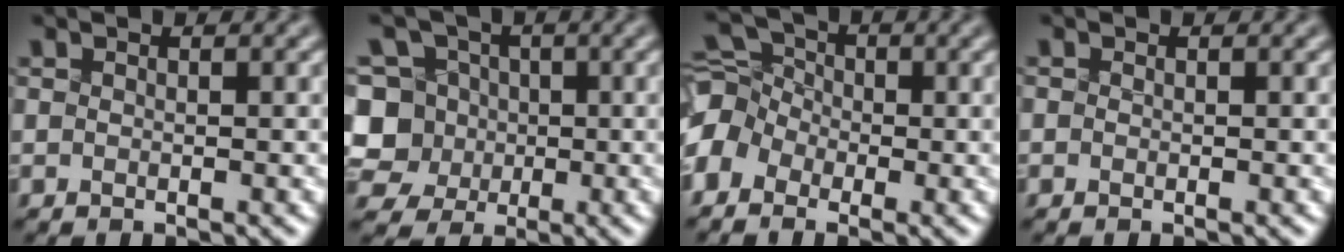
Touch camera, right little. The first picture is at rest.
{"total": 7.6, "force": [-0.5, 7.3, 2.3], "torque": [-0.069, 0.042, -0.030]}
{"total": 5.3, "force": [-2.3, 4.0, 2.5], "torque": [-0.051, 0.012, -0.052]}
{"total": 0.0}